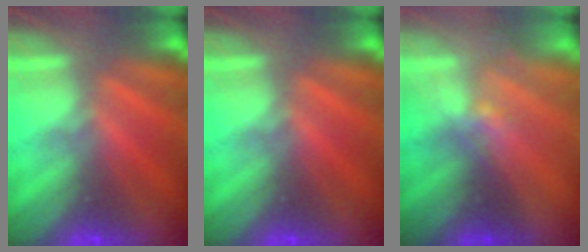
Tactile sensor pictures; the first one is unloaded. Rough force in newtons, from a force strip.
{"total": 0.0}
{"total": 1.7}